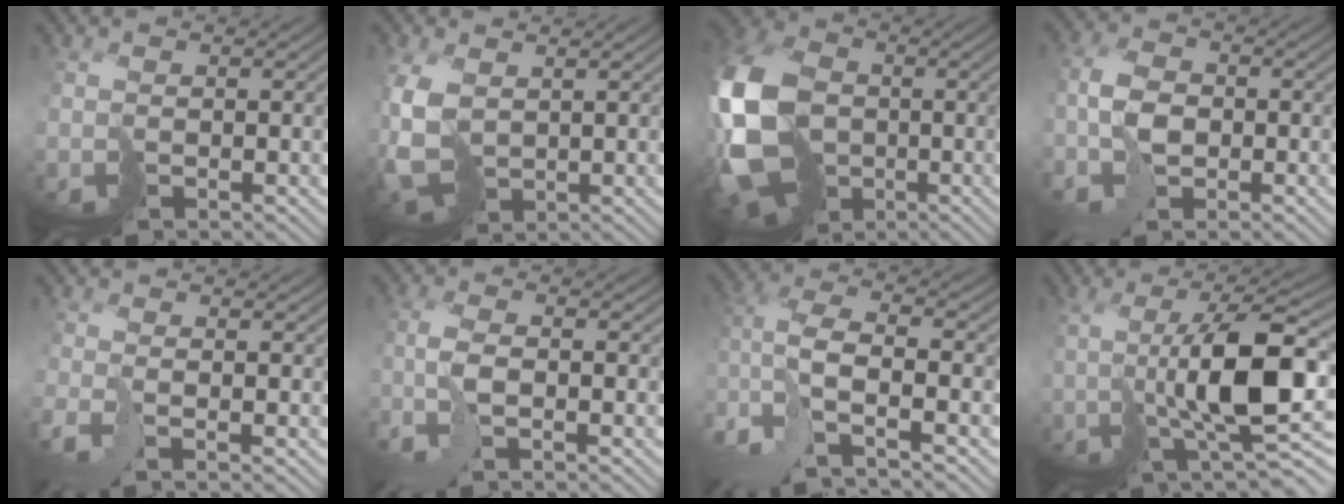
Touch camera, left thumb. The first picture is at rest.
{"total": 7.3, "force": [0.8, 4.7, 5.5], "torque": [-0.167, -0.011, 0.017]}
{"total": 17.9, "force": [-2.5, 13.0, 12.1], "torque": [-0.299, -0.012, -0.046]}
{"total": 4.7, "force": [-1.2, 3.0, 3.4], "torque": [-0.075, 0.004, -0.031]}
{"total": 2.6, "force": [-1.7, -0.1, 2.0], "torque": [-0.041, -0.003, -0.041]}
{"total": 3.9, "force": [-1.8, 0.6, 3.3], "torque": [-0.072, 0.005, -0.048]}
{"total": 10.2, "force": [-5.8, 2.6, 8.0], "torque": [-0.186, -0.003, -0.113]}
{"total": 10.4, "force": [0.5, 2.5, 10.1], "torque": [-0.161, -0.001, 0.019]}